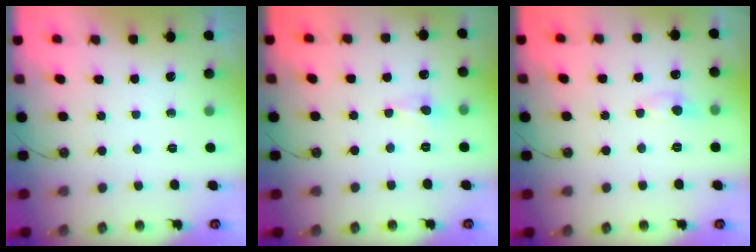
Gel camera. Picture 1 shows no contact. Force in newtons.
{"total": 0.6, "press": 0.5, "slide": 0.3}
{"total": 0.9, "press": 0.8, "slide": 0.4}